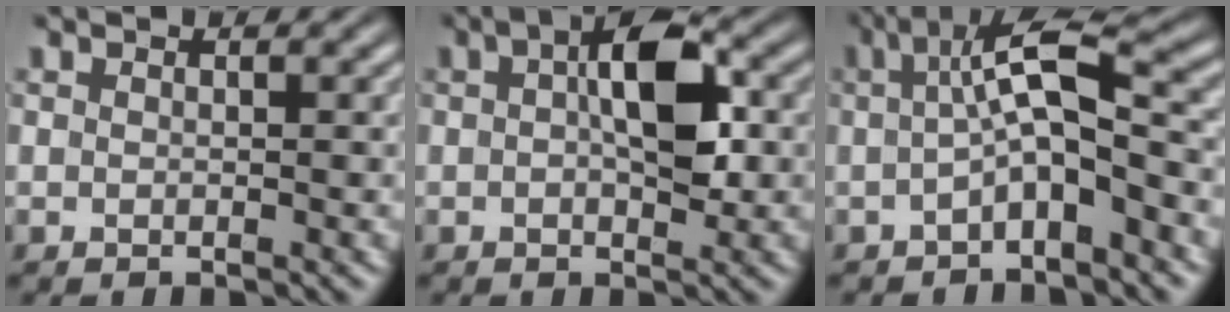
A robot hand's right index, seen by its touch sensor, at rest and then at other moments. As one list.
[{"total": 5.4, "force": [0.7, 2.0, 5.0], "torque": [-0.083, -0.001, 0.011]}, {"total": 6.2, "force": [-0.4, 2.4, 5.7], "torque": [-0.089, 0.000, -0.009]}]